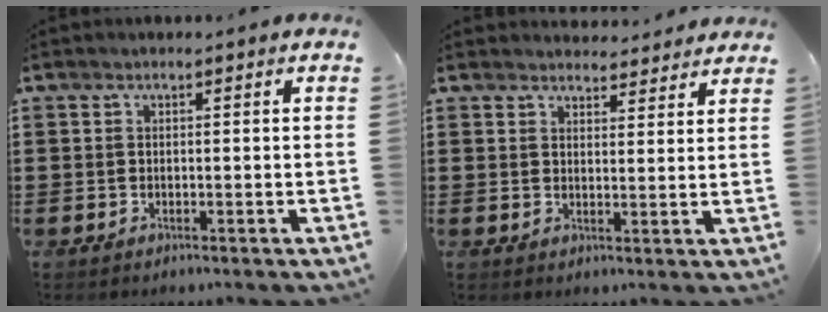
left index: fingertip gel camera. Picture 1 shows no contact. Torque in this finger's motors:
{"motor_torque": [1.08, -1.06, -0.15, -0.01]}